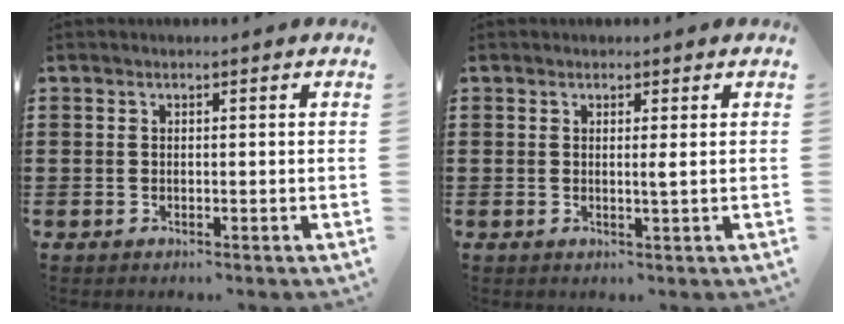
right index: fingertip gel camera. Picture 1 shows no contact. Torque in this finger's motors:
{"motor_torque": [-0.10, 0.02, 0.01, 0.00]}